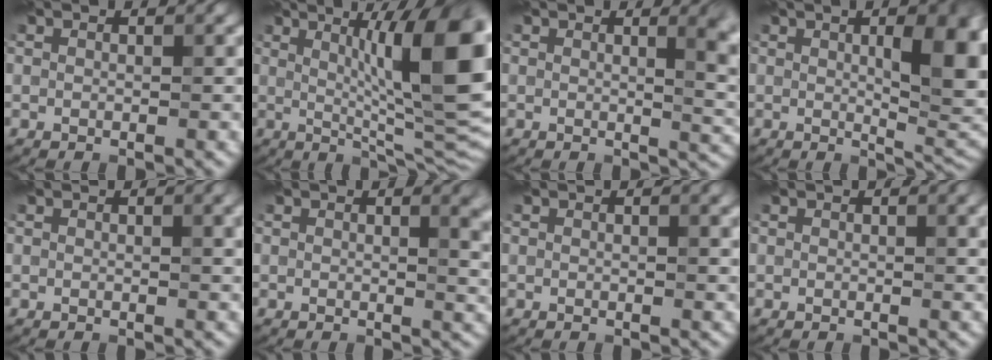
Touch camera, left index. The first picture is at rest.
{"total": 12.5, "force": [2.5, 2.6, 12.0], "torque": [-0.155, 0.004, 0.045]}
{"total": 5.3, "force": [1.4, 2.0, 4.7], "torque": [-0.039, -0.003, 0.021]}
{"total": 9.6, "force": [1.8, 3.2, 8.9], "torque": [-0.117, 0.001, 0.032]}
{"total": 2.3, "force": [1.0, 0.7, 2.0], "torque": [-0.026, 0.003, 0.016]}
{"total": 4.1, "force": [1.3, 1.6, 3.5], "torque": [-0.031, -0.001, 0.020]}
{"total": 1.3, "force": [0.8, 0.3, 1.0], "torque": [-0.013, -0.001, 0.014]}
{"total": 2.3, "force": [1.0, 0.7, 2.0], "torque": [-0.026, 0.003, 0.016]}